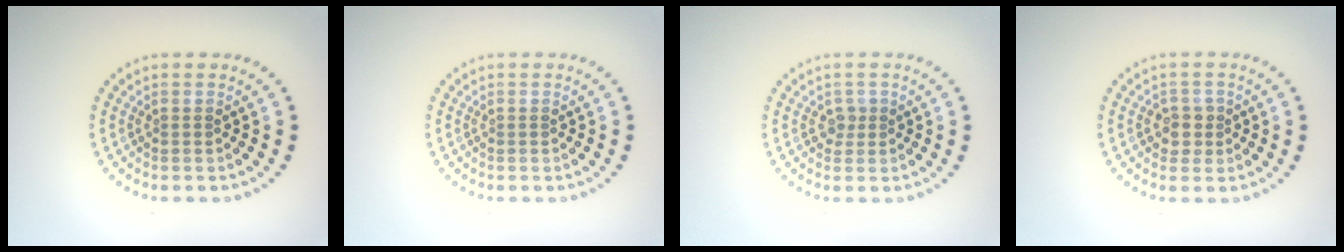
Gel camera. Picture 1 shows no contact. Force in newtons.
{"total": 0.0}
{"total": 1.0, "press": 0.9, "slide": 0.6}
{"total": 1.9, "press": 1.7, "slide": 0.7}